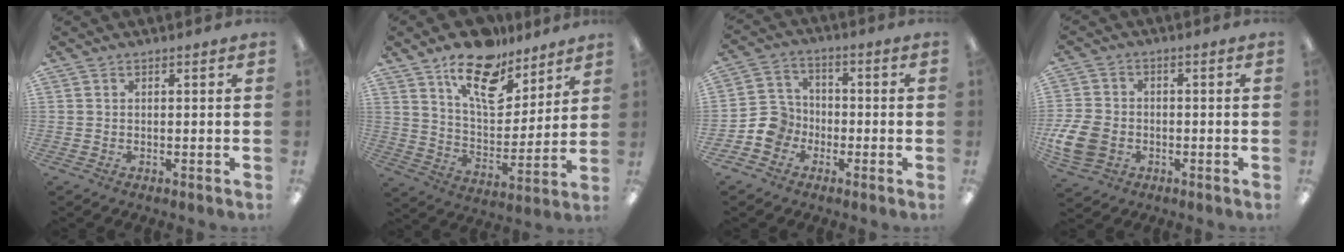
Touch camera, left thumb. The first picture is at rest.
{"total": 17.4, "force": [12.1, 8.5, 9.3], "torque": [-0.144, -0.069, 0.210]}
{"total": 7.3, "force": [-3.1, 6.3, 2.0], "torque": [-0.051, 0.028, -0.055]}
{"total": 9.4, "force": [-2.8, 7.1, 5.5], "torque": [-0.133, 0.009, -0.047]}